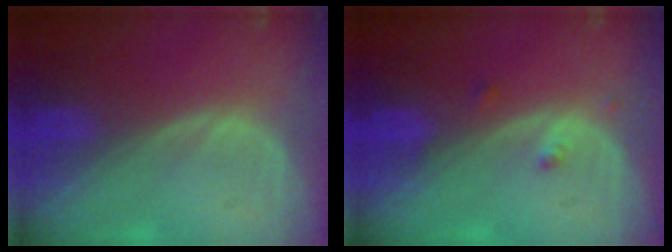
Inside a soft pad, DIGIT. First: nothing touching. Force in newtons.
{"total": 1.3, "press": 1.3, "slide": 0.0}